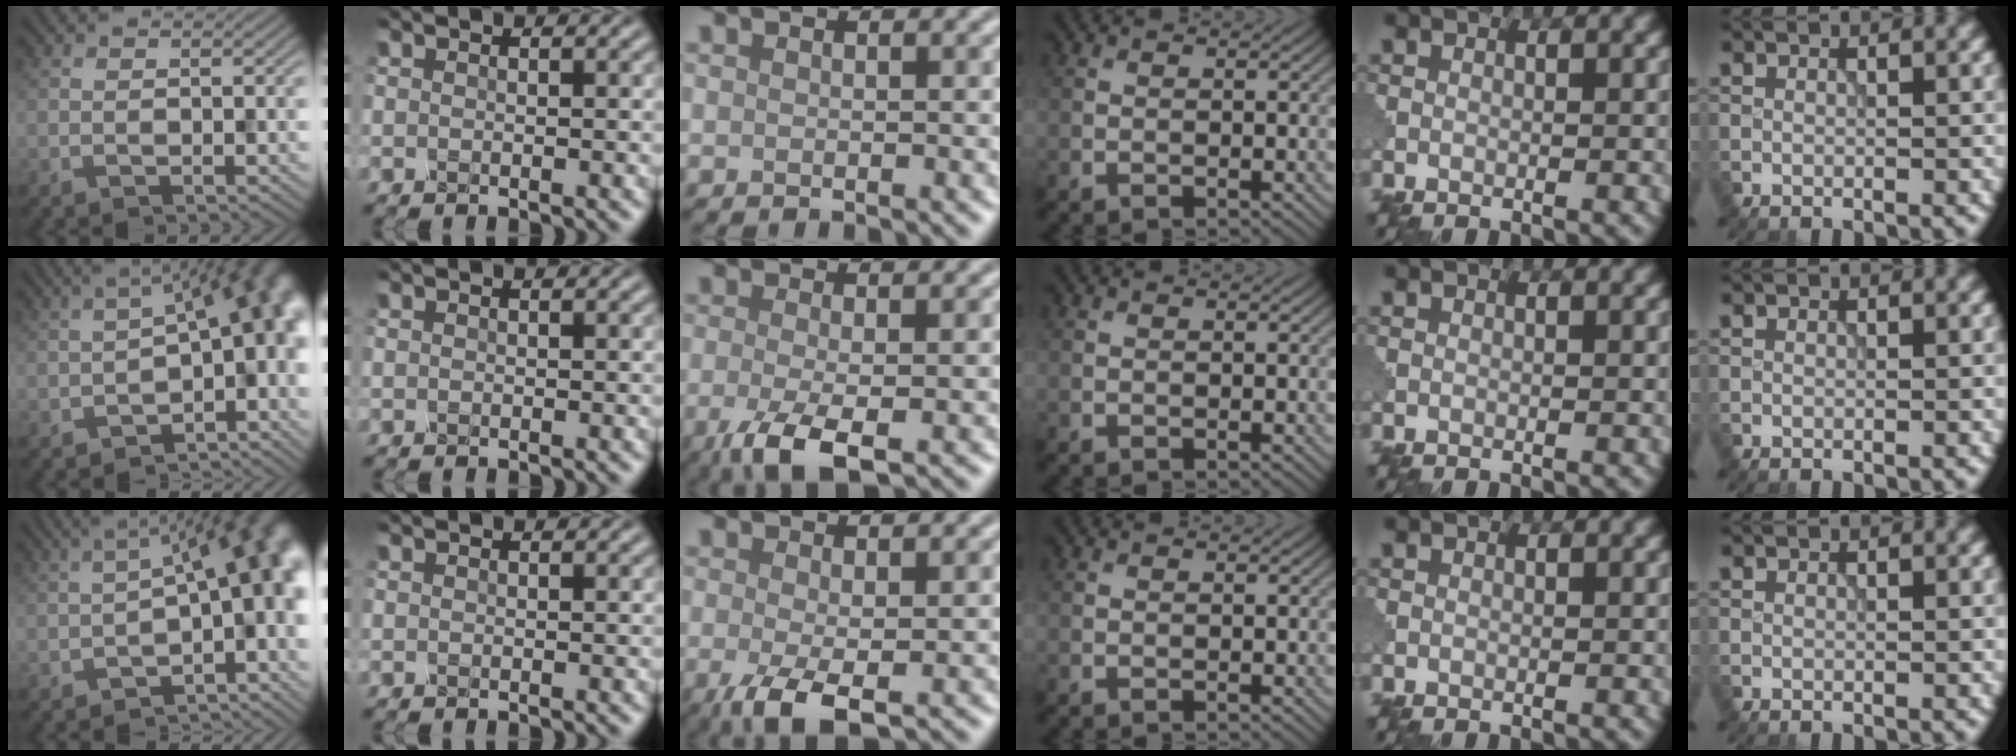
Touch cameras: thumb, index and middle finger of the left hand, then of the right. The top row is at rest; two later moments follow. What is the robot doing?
{"motion": "shake", "object": "medicine bottle"}